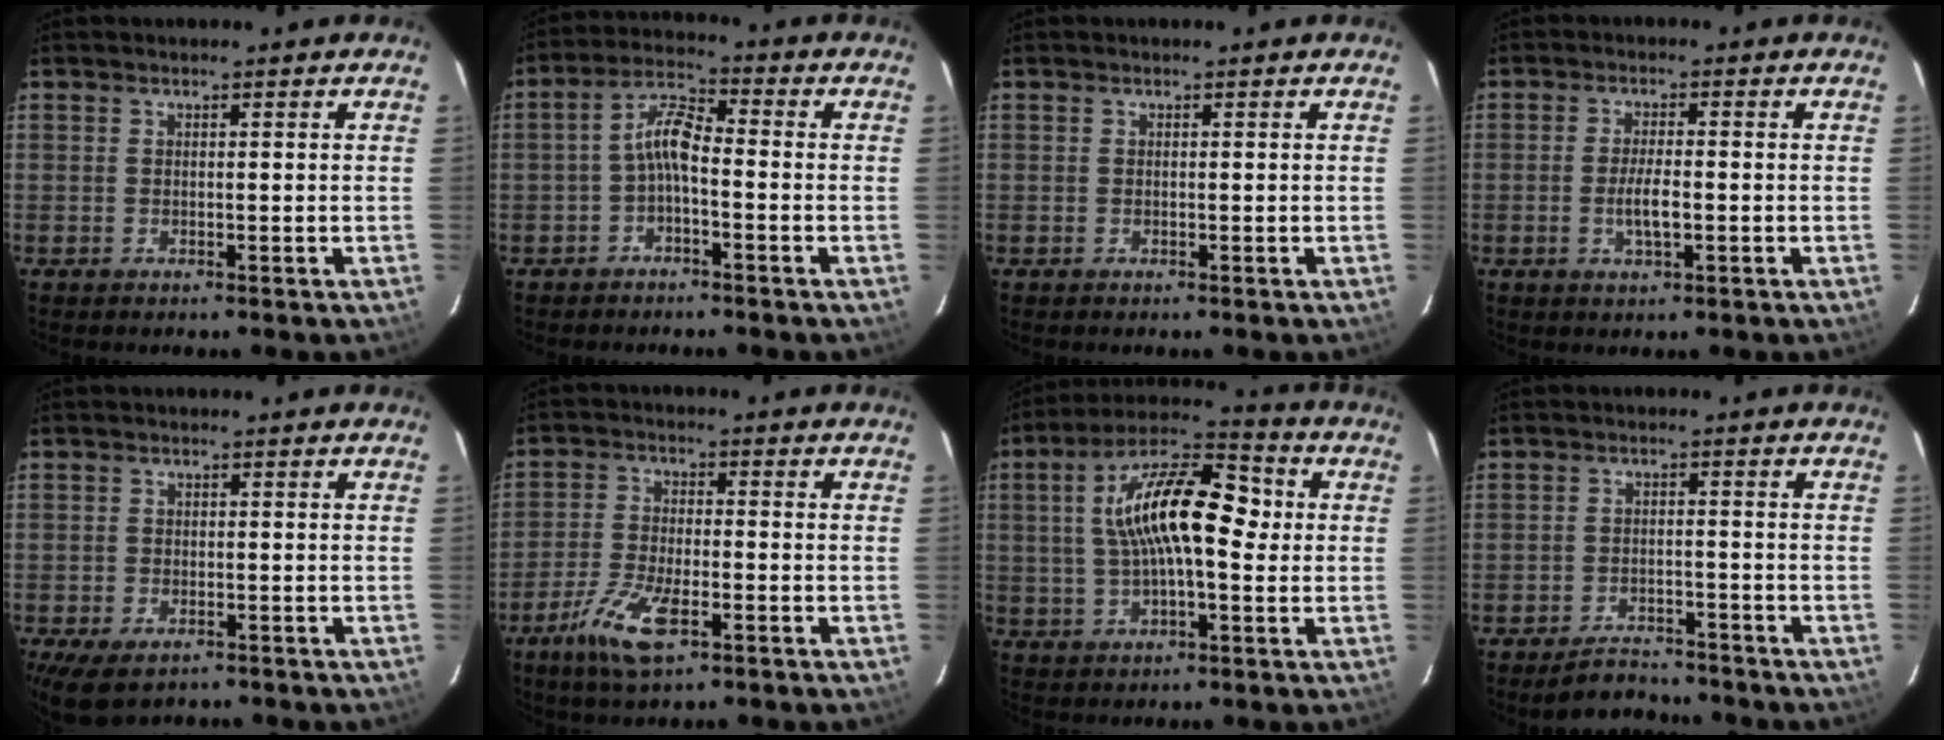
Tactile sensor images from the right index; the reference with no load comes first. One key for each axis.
{"total": 5.2, "fx": -2.0, "fy": 1.8, "fz": 4.4, "tx": -0.098, "ty": 0.019, "tz": -0.039}
{"total": 0.0}
{"total": 4.0, "fx": -1.0, "fy": 1.1, "fz": 3.7, "tx": -0.074, "ty": -0.005, "tz": -0.017}
{"total": 6.5, "fx": -3.8, "fy": 3.8, "fz": 3.7, "tx": -0.081, "ty": -0.022, "tz": -0.063}
{"total": 9.3, "fx": -5.0, "fy": 3.2, "fz": 7.2, "tx": -0.161, "ty": -0.012, "tz": -0.097}
{"total": 16.3, "fx": 1.9, "fy": 6.3, "fz": 14.9, "tx": -0.262, "ty": 0.025, "tz": 0.019}
{"total": 5.9, "fx": -5.2, "fy": 2.5, "fz": 1.1, "tx": -0.030, "ty": 0.011, "tz": -0.071}